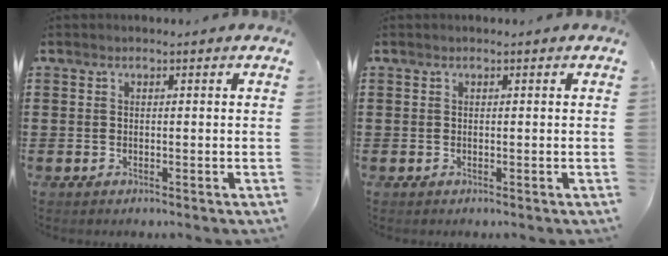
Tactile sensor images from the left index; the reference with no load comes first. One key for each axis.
{"total": 0.0}